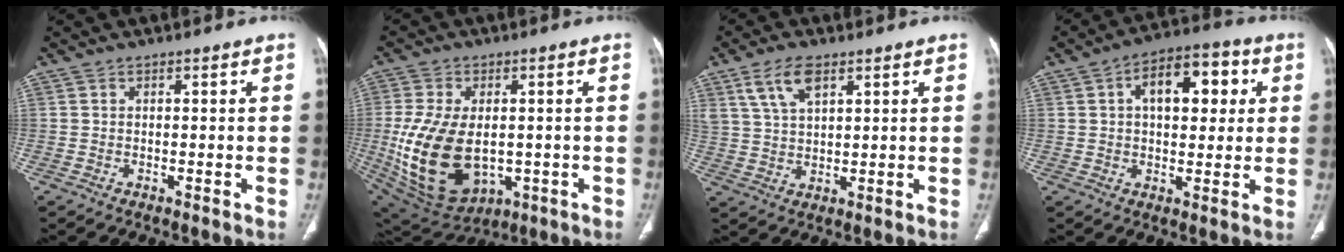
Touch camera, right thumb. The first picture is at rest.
{"total": 19.2, "force": [-2.1, 11.9, 14.9], "torque": [-0.288, -0.014, -0.005]}
{"total": 7.2, "force": [4.0, 3.4, 5.0], "torque": [-0.094, -0.010, 0.083]}
{"total": 12.4, "force": [3.2, 6.9, 9.8], "torque": [-0.113, 0.017, 0.044]}